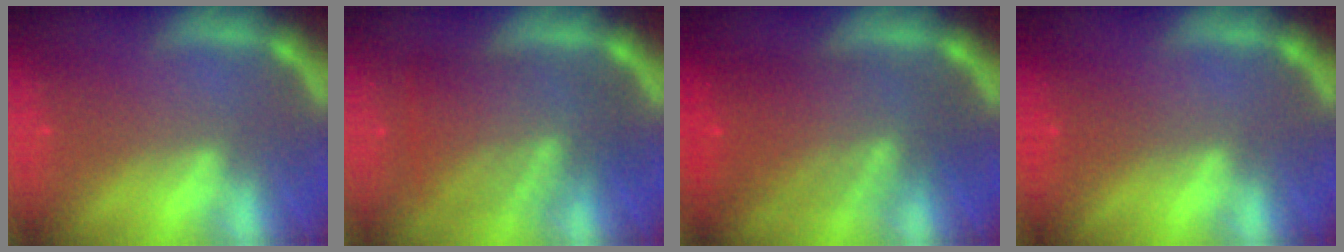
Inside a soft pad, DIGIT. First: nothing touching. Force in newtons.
{"total": 8.1}
{"total": 8.5}
{"total": 0.9}